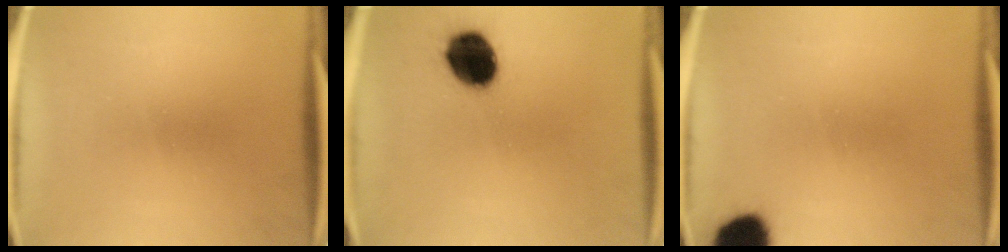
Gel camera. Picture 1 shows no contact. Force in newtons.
{"total": 13.2}
{"total": 9.2}